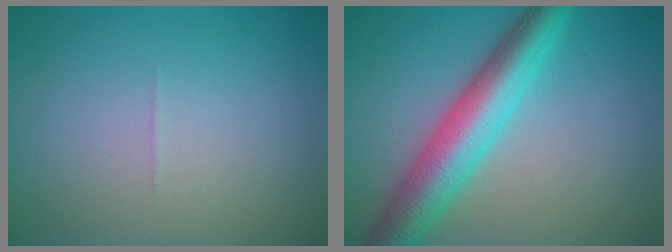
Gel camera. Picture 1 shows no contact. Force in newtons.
{"total": 7.2, "press": 7.2, "slide": 0.2}